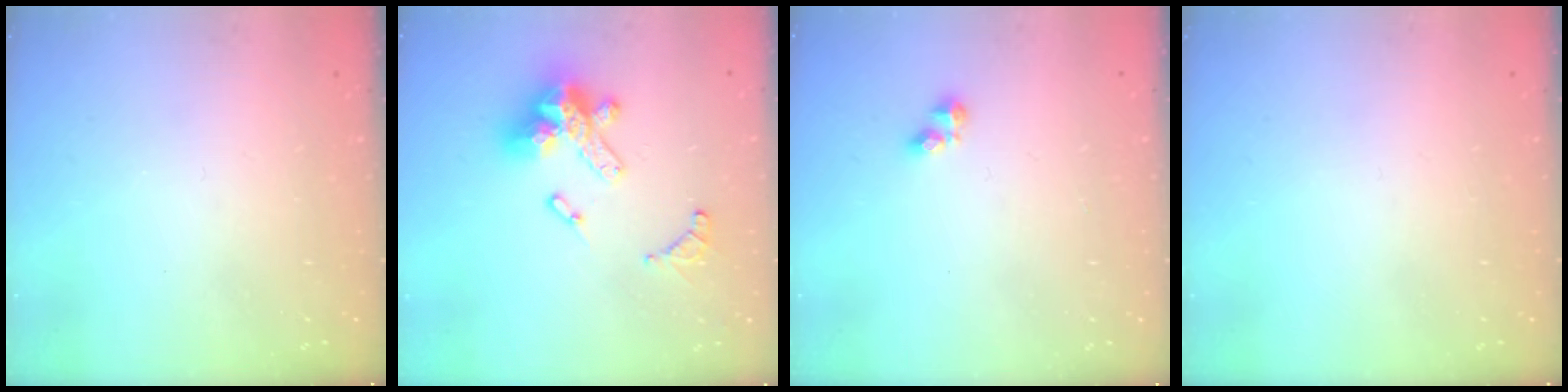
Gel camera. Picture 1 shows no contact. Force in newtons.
{"total": 16.2, "press": 16.1, "slide": 1.6}
{"total": 3.5, "press": 3.4, "slide": 0.6}
{"total": 0.0}